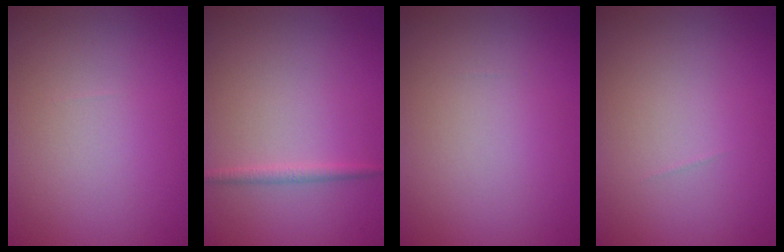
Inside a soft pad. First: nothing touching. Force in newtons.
{"total": 1.1, "press": 1.1, "slide": 0.1}
{"total": 0.0}
{"total": 0.0}